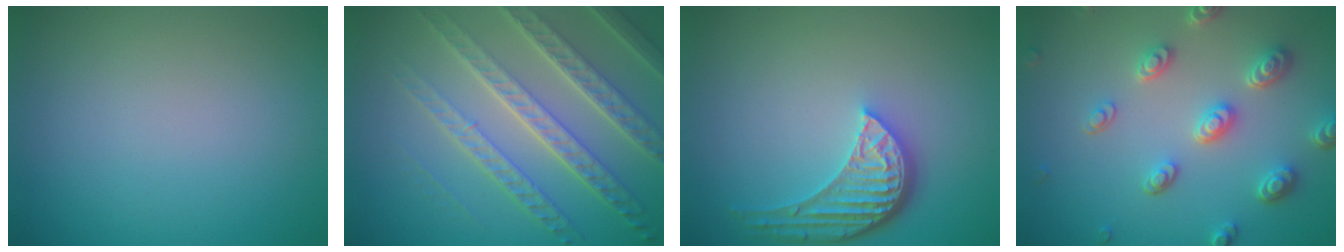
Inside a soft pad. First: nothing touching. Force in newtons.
{"total": 7.9, "press": 5.3, "slide": 5.9}
{"total": 4.8, "press": 3.7, "slide": 3.0}
{"total": 4.6, "press": 3.7, "slide": 2.8}